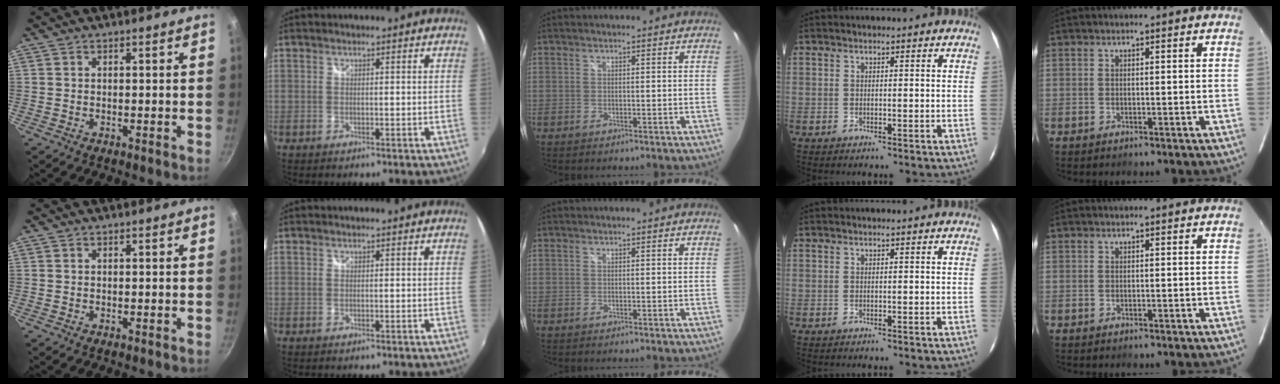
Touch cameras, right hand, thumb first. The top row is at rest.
{}